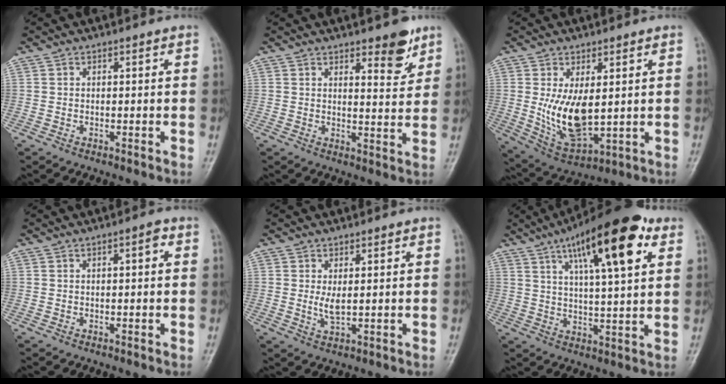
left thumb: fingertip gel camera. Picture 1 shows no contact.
{"total": 6.0, "force": [4.0, 2.2, 3.9], "torque": [-0.035, -0.030, 0.052]}
{"total": 11.2, "force": [1.0, 5.7, 9.6], "torque": [-0.160, -0.025, 0.038]}
{"total": 2.0, "force": [0.6, 0.6, 1.8], "torque": [-0.028, 0.003, 0.007]}
{"total": 3.0, "force": [0.7, 1.3, 2.7], "torque": [-0.047, -0.011, 0.018]}
{"total": 19.1, "force": [9.1, 5.5, 15.9], "torque": [-0.223, -0.018, 0.140]}